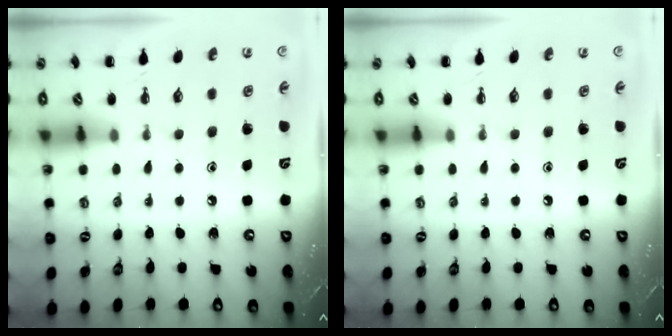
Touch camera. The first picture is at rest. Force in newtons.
{"total": 0.0}